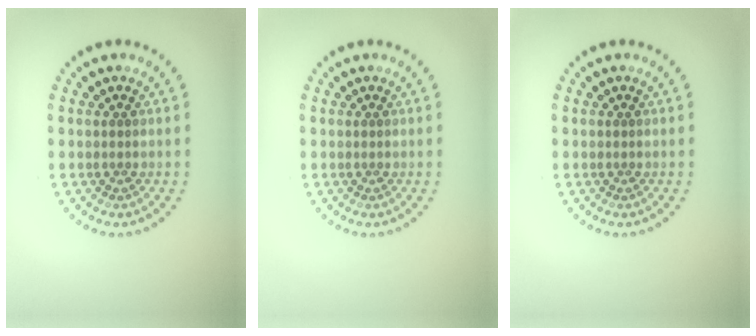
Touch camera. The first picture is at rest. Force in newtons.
{"total": 0.0}
{"total": 0.0}